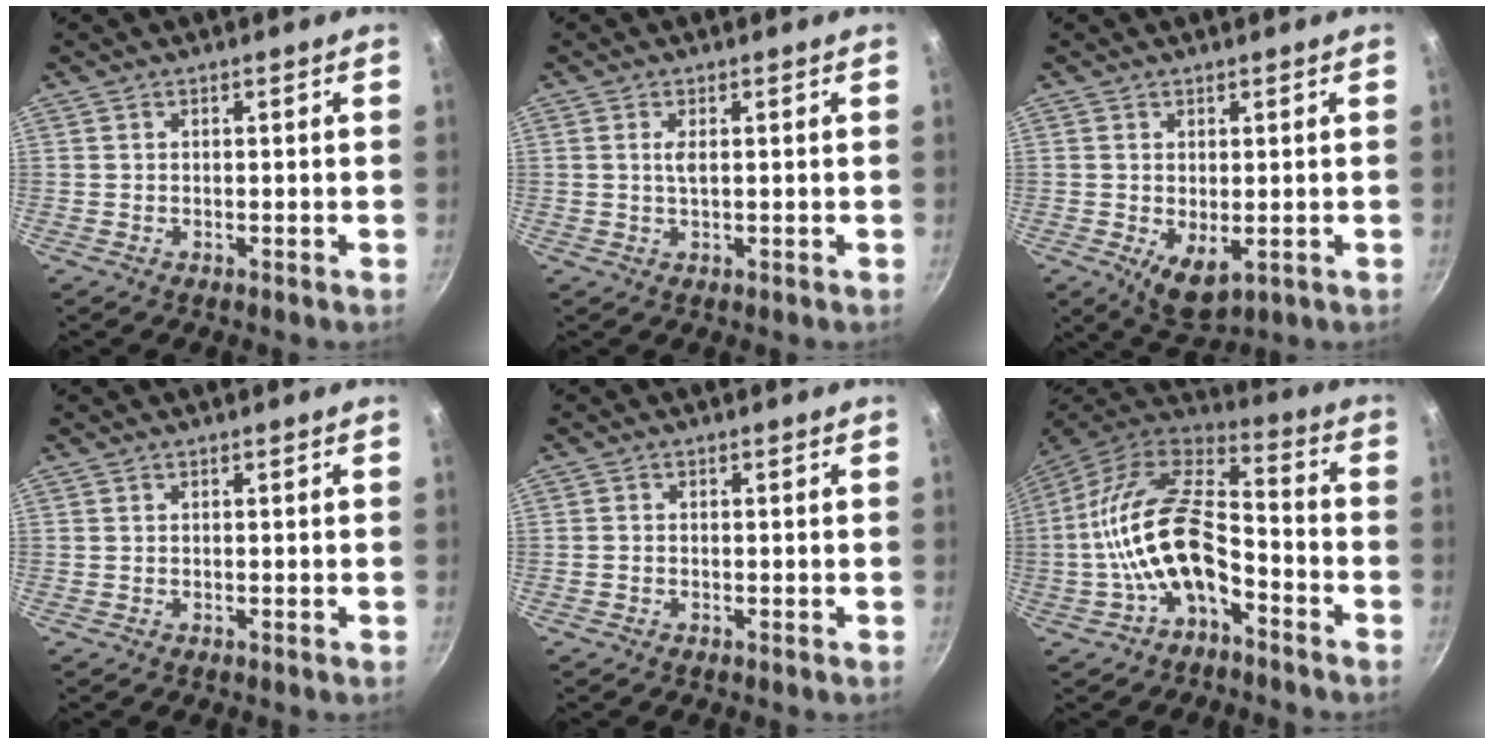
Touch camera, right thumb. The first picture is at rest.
{"total": 1.7, "force": [0.4, 0.5, 1.6], "torque": [-0.034, -0.001, 0.010]}
{"total": 5.8, "force": [-0.6, 3.1, 4.8], "torque": [-0.066, -0.014, 0.004]}
{"total": 0.0}
{"total": 0.6, "force": [-0.4, 0.4, 0.1], "torque": [-0.004, 0.003, -0.009]}
{"total": 17.4, "force": [-5.4, 9.0, 13.8], "torque": [-0.244, 0.054, -0.112]}